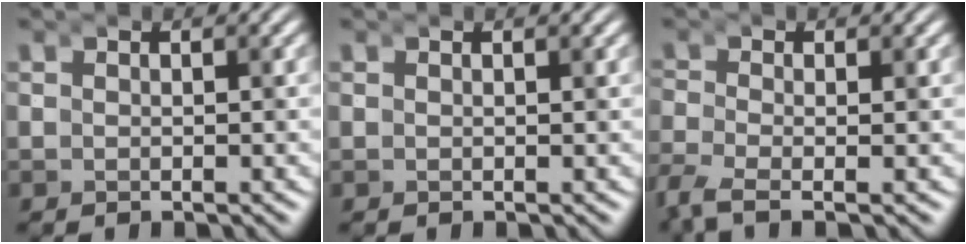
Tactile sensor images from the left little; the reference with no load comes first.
{"total": 0.0}
{"total": 2.5, "force": [-1.9, 0.6, 1.4], "torque": [-0.043, -0.020, -0.034]}